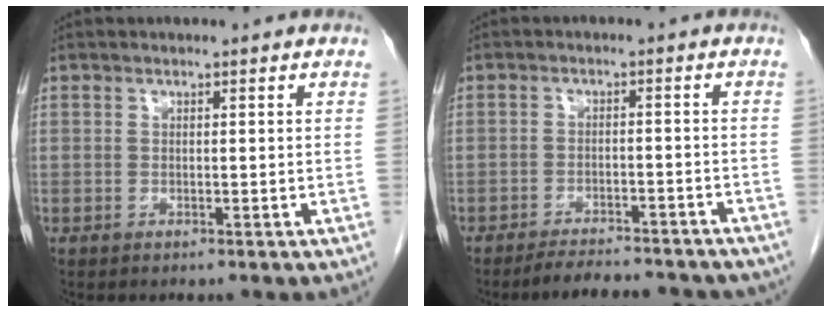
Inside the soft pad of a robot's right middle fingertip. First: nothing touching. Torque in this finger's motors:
{"motor_torque": [1.08, -1.06, 0.09, 0.05]}